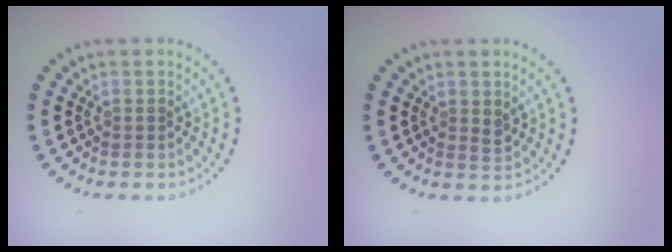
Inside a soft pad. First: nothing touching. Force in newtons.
{"total": 1.1, "press": 1.0, "slide": 0.3}